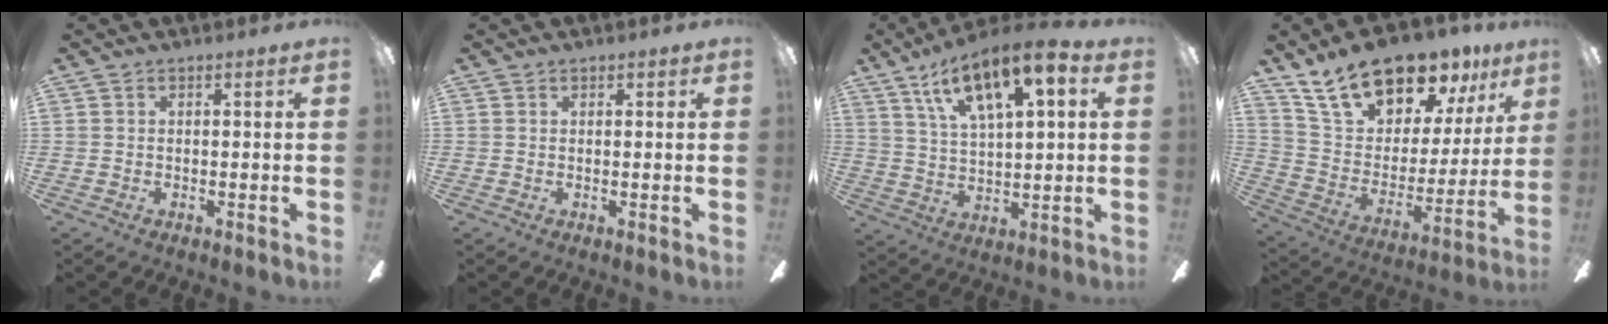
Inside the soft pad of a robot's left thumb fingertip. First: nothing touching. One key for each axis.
{"total": 0.7, "fx": 0.5, "fy": 0.4, "fz": 0.1, "tx": -0.003, "ty": 0.002, "tz": 0.009}
{"total": 13.9, "fx": 8.9, "fy": 4.6, "fz": 9.7, "tx": -0.170, "ty": -0.033, "tz": 0.151}
{"total": 20.9, "fx": 16.7, "fy": 9.4, "fz": 8.5, "tx": -0.154, "ty": -0.109, "tz": 0.302}